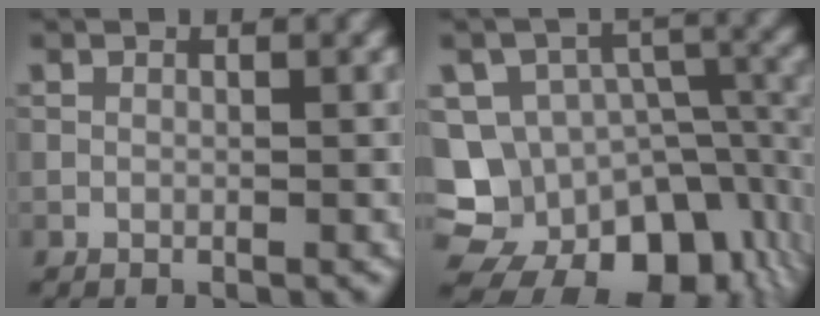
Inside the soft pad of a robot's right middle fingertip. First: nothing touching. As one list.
[{"total": 16.7, "force": [-8.2, 12.1, 8.1], "torque": [-0.123, -0.022, -0.085]}]